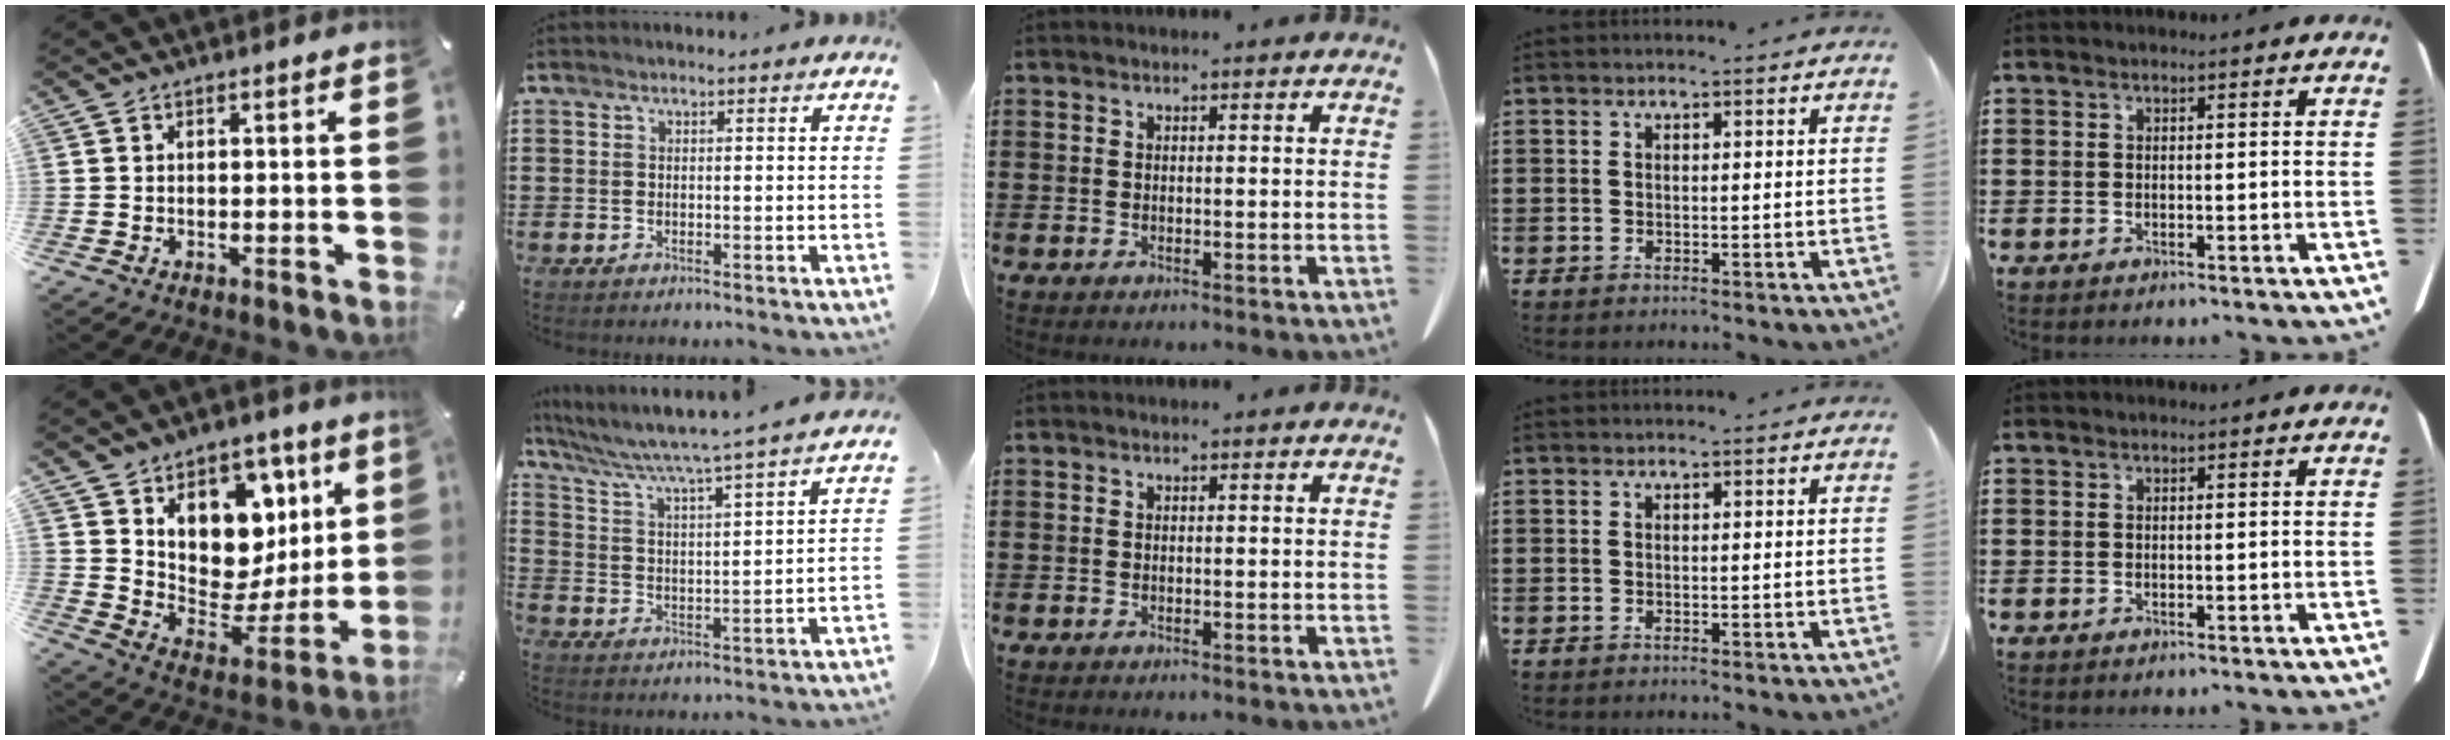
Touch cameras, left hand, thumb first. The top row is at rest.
{"thumb": {"total": 14.4, "force": [6.8, 11.0, 6.3], "torque": [-0.069, -0.075, 0.125]}, "index": {"total": 4.8, "force": [4.2, -0.9, 2.1], "torque": [-0.063, -0.039, 0.060]}}